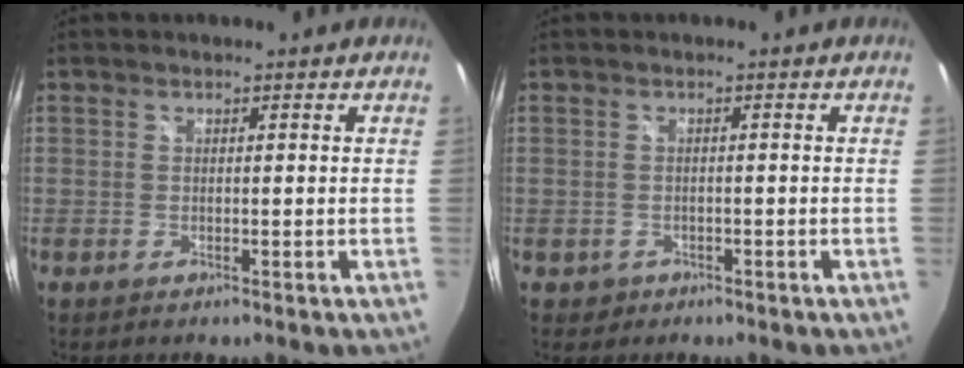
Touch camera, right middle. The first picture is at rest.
{"total": 1.9, "force": [-0.8, 1.7, 0.5], "torque": [-0.015, -0.002, -0.008]}